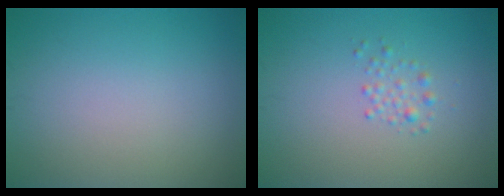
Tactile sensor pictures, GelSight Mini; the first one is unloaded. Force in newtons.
{"total": 1.3, "press": 1.3, "slide": 0.1}